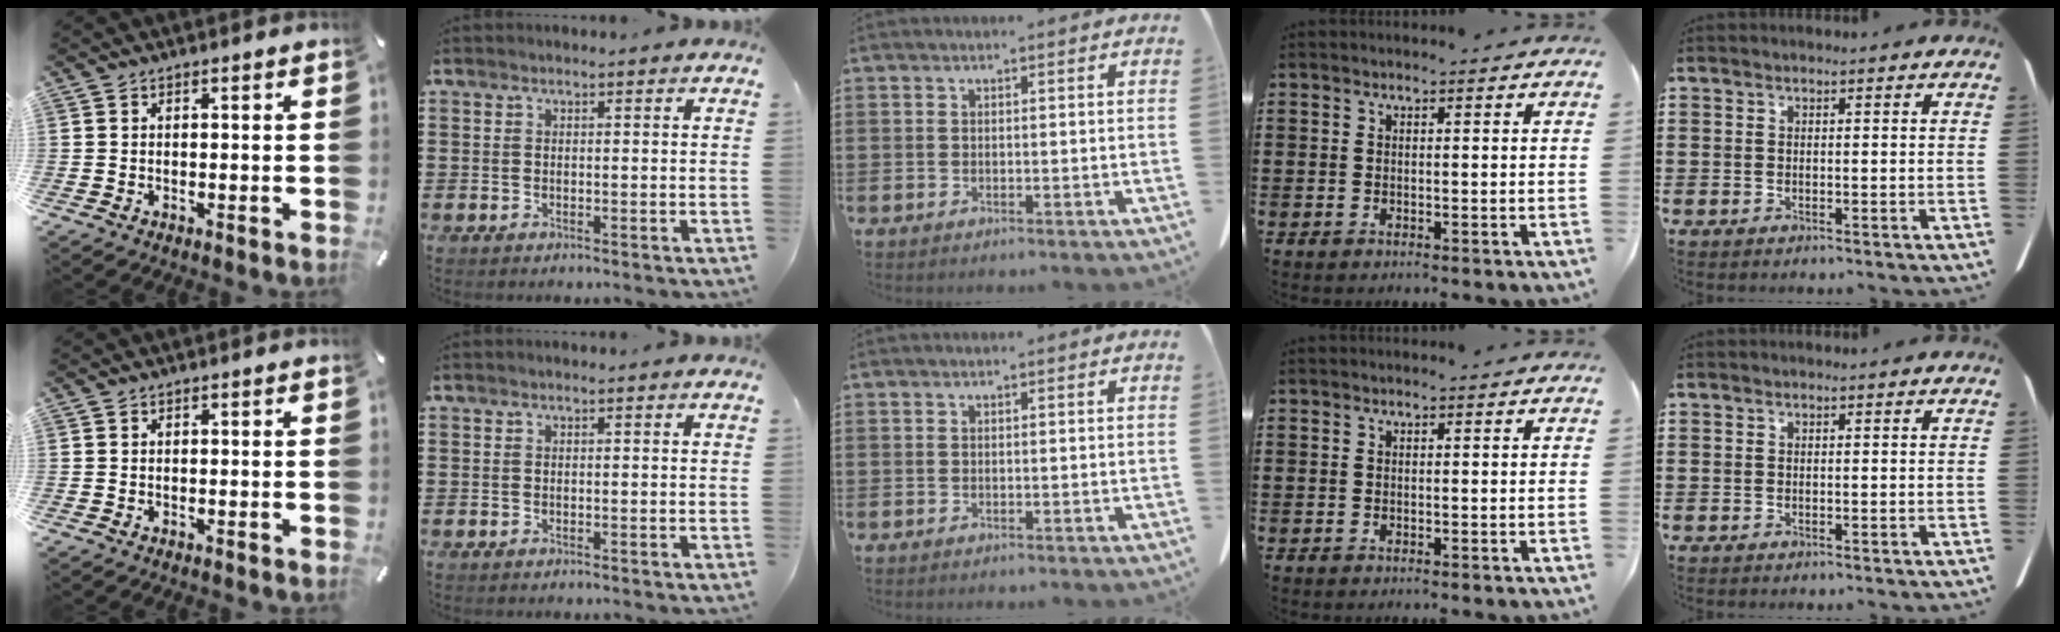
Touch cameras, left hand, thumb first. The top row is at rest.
{}